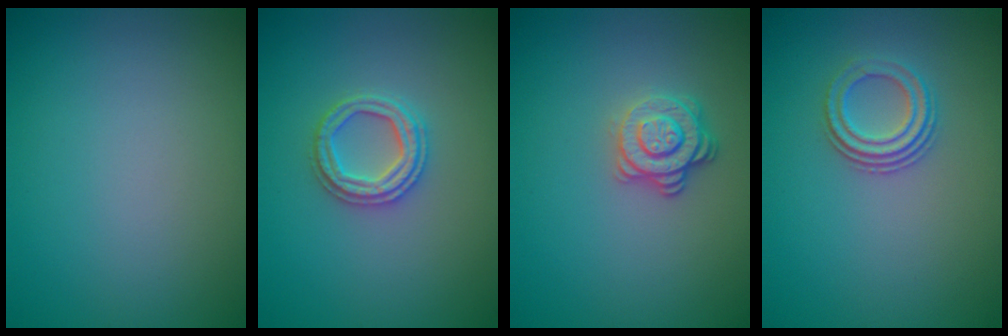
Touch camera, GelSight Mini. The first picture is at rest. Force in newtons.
{"total": 2.4, "press": 2.4, "slide": 0.3}
{"total": 2.8, "press": 2.5, "slide": 1.3}
{"total": 2.8, "press": 2.2, "slide": 1.7}